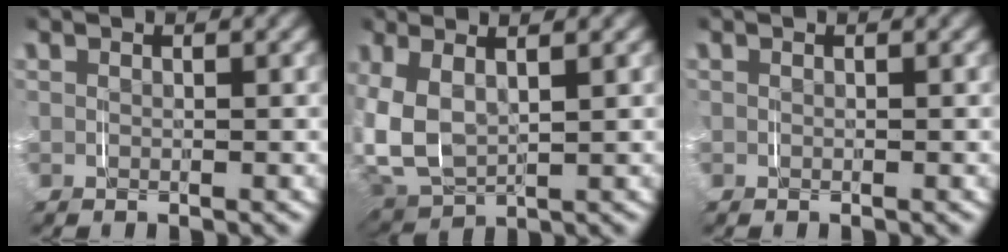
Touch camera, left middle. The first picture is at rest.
{"total": 9.2, "force": [0.2, 7.6, 5.1], "torque": [-0.171, -0.025, 0.008]}
{"total": 0.0}